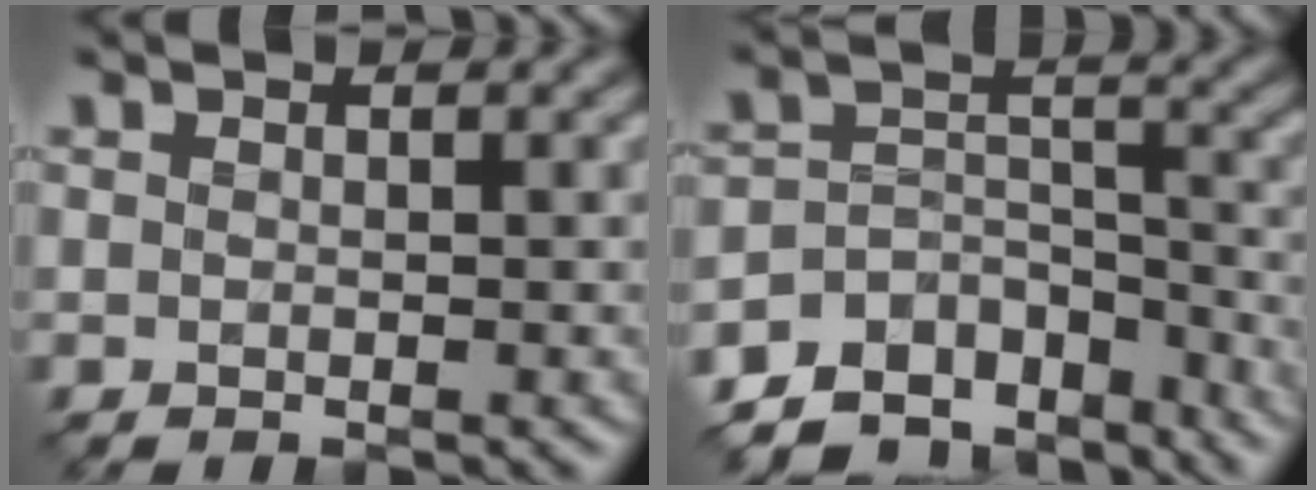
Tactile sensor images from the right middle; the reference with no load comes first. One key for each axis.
{"total": 8.9, "fx": -7.6, "fy": 4.1, "fz": 2.4, "tx": -0.034, "ty": 0.003, "tz": -0.110}